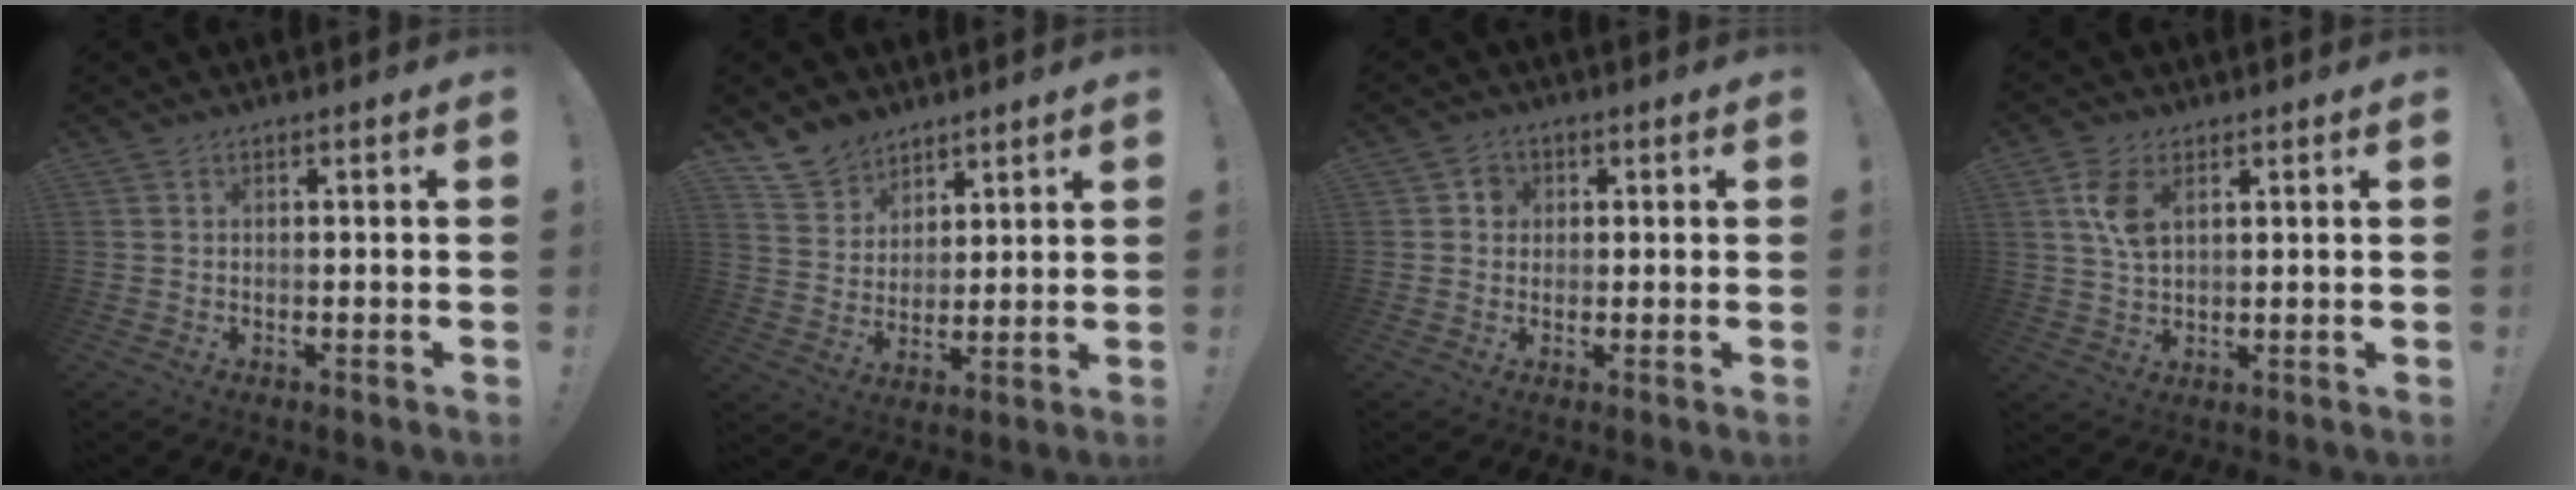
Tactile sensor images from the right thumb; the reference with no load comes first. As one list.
[{"total": 10.0, "force": [8.0, 5.9, 1.5], "torque": [-0.030, -0.057, 0.160]}, {"total": 3.6, "force": [0.6, 3.4, 1.0], "torque": [-0.010, 0.002, 0.008]}, {"total": 7.4, "force": [2.9, 4.2, 5.4], "torque": [-0.097, -0.011, 0.049]}]